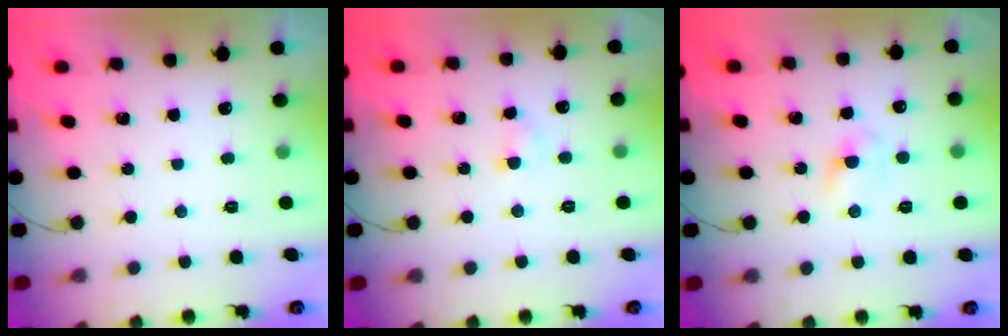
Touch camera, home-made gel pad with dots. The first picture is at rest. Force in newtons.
{"total": 2.9, "press": 2.7, "slide": 1.0}
{"total": 3.0, "press": 2.7, "slide": 1.2}